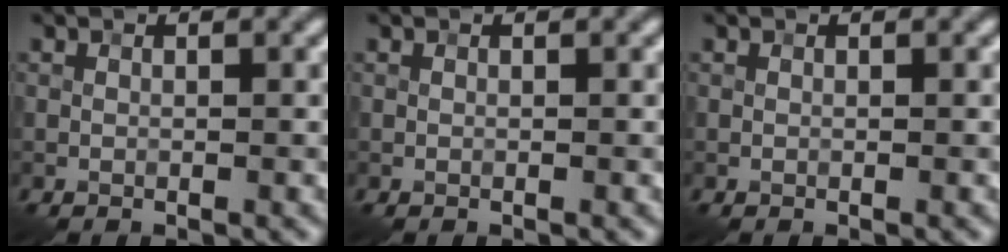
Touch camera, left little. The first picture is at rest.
{"total": 0.0}
{"total": 0.0}